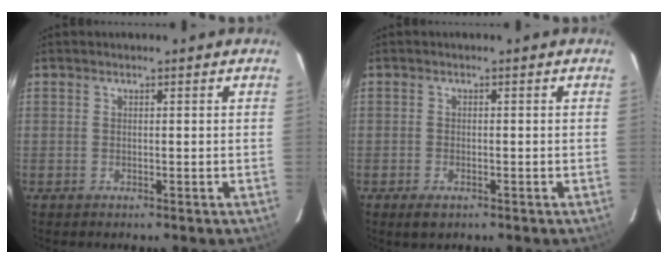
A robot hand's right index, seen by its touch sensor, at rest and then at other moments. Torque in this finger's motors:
{"motor_torque": [0.09, -0.08, 0.05, 0.02]}